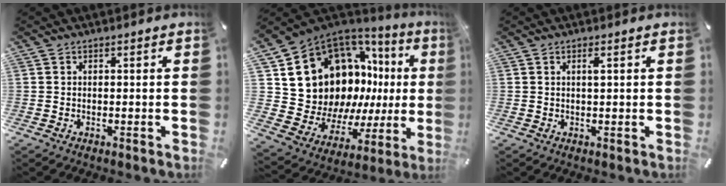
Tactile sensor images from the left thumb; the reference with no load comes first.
{"total": 18.0, "force": [7.0, 14.0, 8.7], "torque": [-0.123, -0.079, 0.166]}
{"total": 1.3, "force": [0.6, 0.0, 1.2], "torque": [-0.026, -0.001, 0.009]}